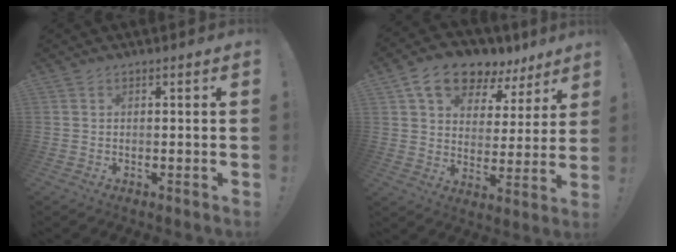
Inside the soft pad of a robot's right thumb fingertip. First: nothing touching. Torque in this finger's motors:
{"motor_torque": [0.70, 2.86, 0.59, 0.26, 0.04]}